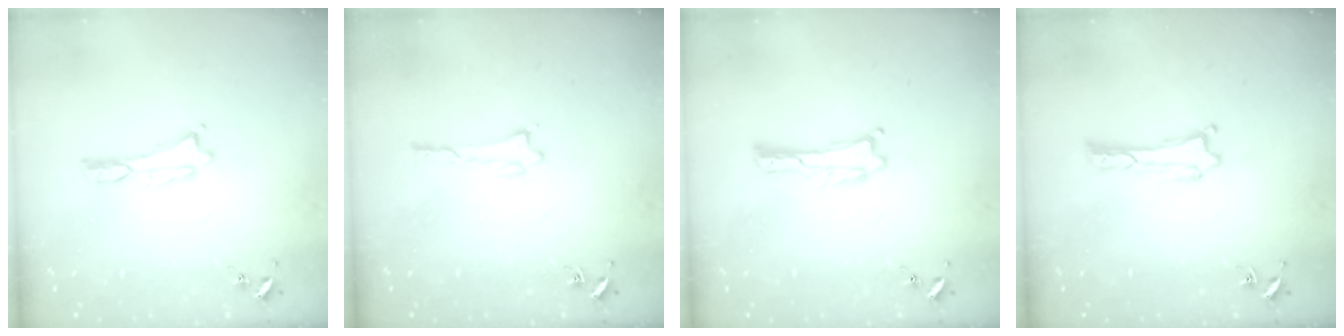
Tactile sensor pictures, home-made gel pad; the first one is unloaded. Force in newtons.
{"total": 1.4, "press": 1.4, "slide": 0.2}
{"total": 0.0}
{"total": 0.0}